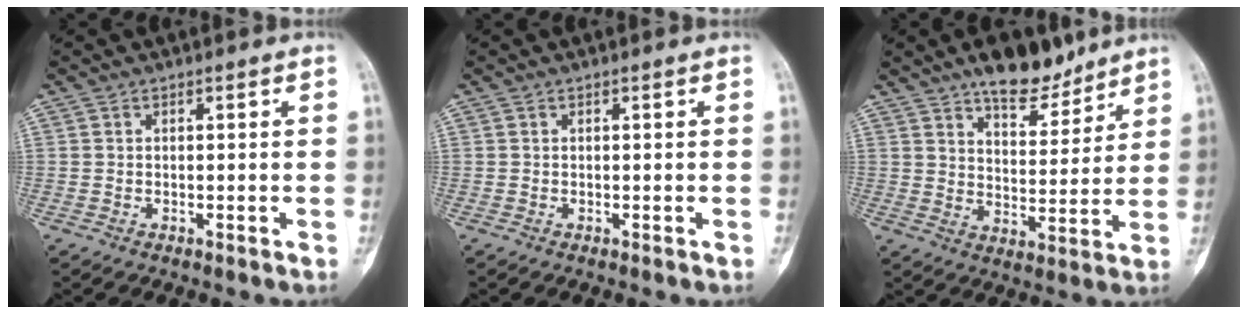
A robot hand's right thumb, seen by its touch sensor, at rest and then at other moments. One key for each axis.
{"total": 0.0}
{"total": 11.4, "fx": 8.7, "fy": 4.8, "fz": 5.6, "tx": -0.049, "ty": -0.058, "tz": 0.138}